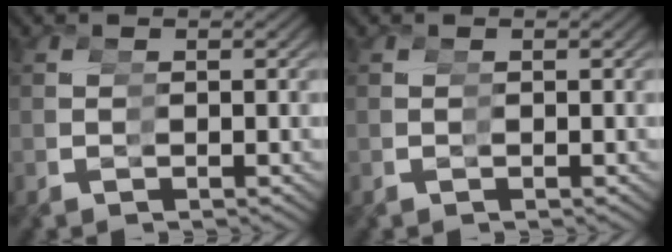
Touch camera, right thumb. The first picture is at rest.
{"total": 0.0}